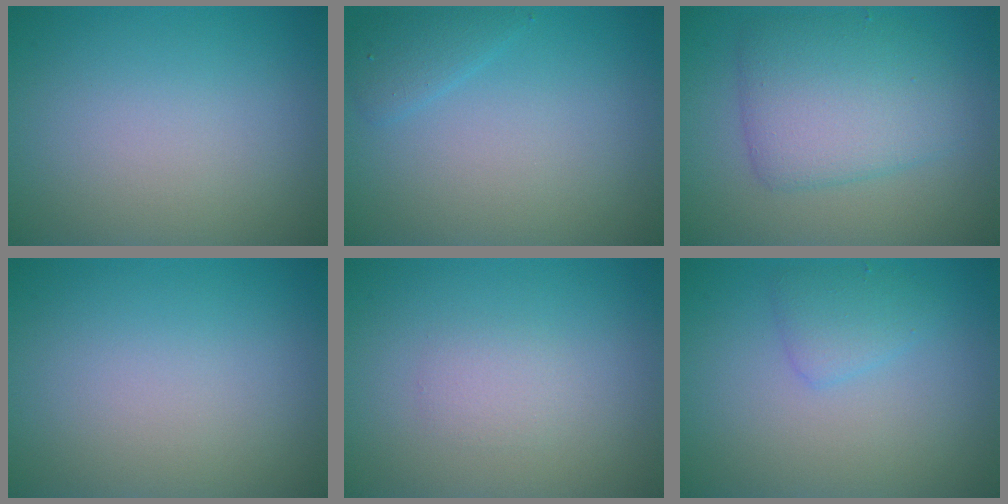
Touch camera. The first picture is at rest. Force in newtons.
{"total": 1.4, "press": 1.4, "slide": 0.1}
{"total": 5.4, "press": 5.4, "slide": 0.2}
{"total": 0.0}
{"total": 1.2, "press": 1.2, "slide": 0.0}
{"total": 1.8, "press": 1.8, "slide": 0.1}